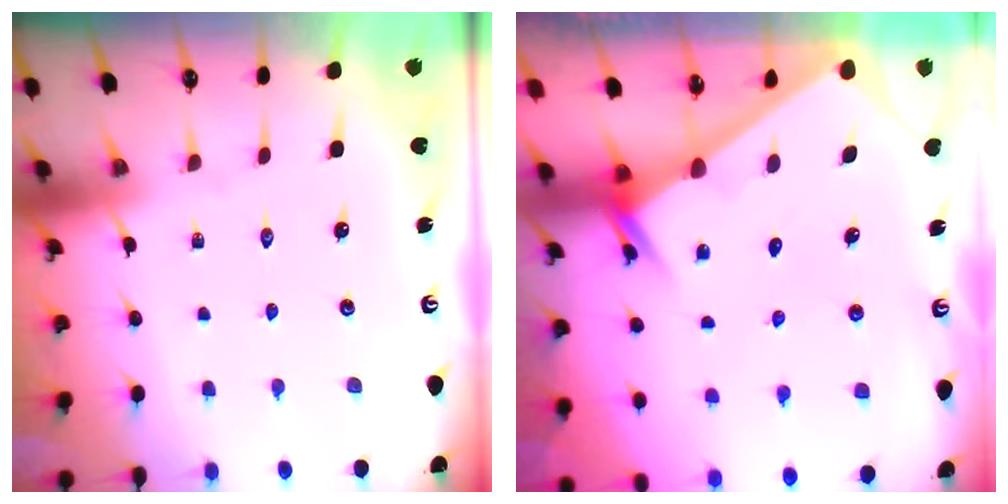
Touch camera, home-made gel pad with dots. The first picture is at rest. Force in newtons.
{"total": 2.5, "press": 2.5, "slide": 0.1}